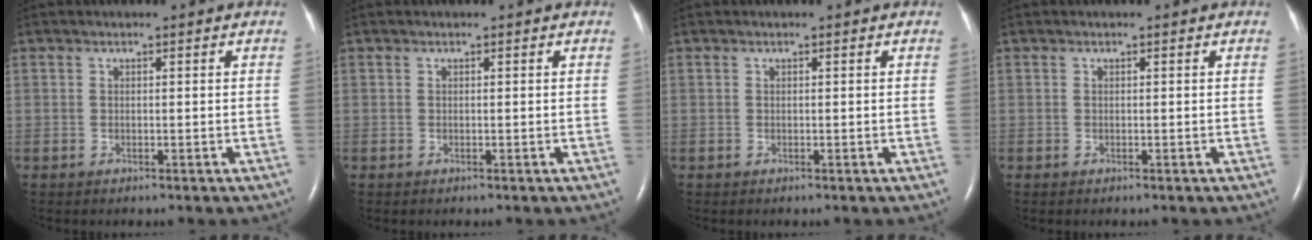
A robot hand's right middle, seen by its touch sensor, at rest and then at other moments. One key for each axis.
{"total": 0.0}
{"total": 0.0}
{"total": 0.0}